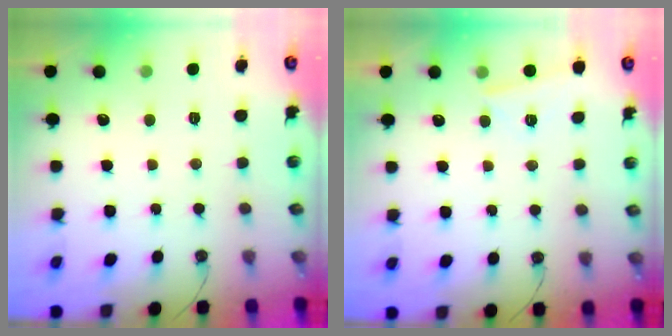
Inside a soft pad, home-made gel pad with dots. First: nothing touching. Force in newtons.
{"total": 2.7, "press": 2.7, "slide": 0.3}